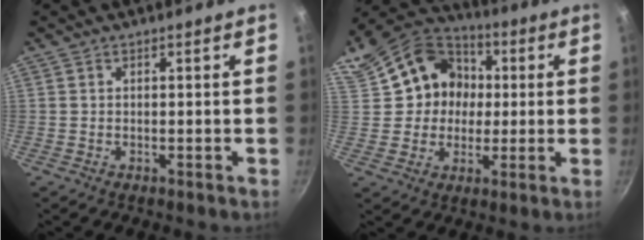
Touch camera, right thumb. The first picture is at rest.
{"total": 15.8, "force": [2.7, 13.5, 7.6], "torque": [-0.104, 0.034, 0.043]}